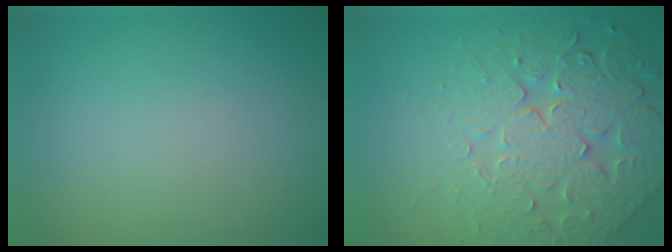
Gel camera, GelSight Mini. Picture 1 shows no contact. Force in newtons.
{"total": 7.5, "press": 5.9, "slide": 4.7}